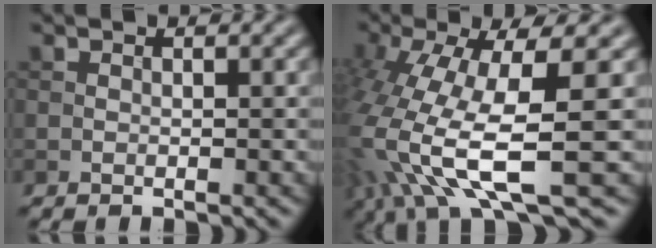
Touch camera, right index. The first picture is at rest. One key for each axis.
{"total": 12.3, "fx": -2.1, "fy": 4.1, "fz": 11.4, "tx": -0.246, "ty": -0.020, "tz": -0.025}